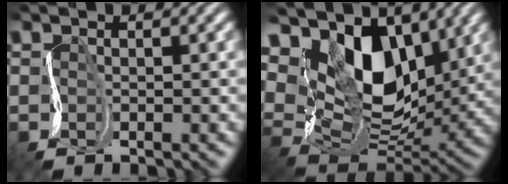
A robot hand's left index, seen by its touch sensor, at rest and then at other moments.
{"total": 12.4, "force": [6.9, 7.1, 7.4], "torque": [-0.140, 0.007, 0.117]}